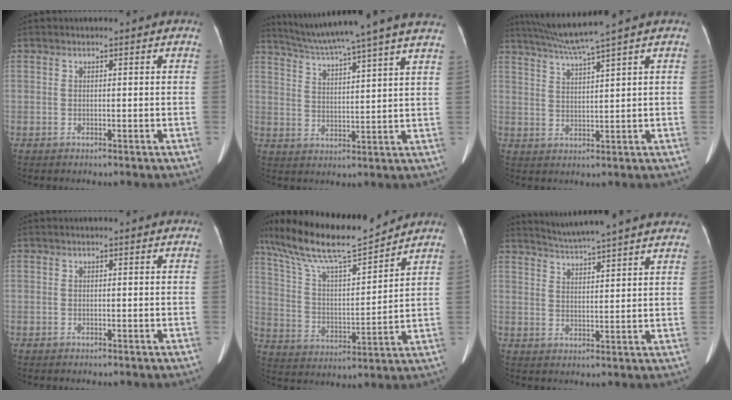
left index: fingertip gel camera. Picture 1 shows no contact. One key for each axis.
{"total": 19.1, "fx": 16.5, "fy": -1.7, "fz": 9.4, "tx": -0.163, "ty": -0.005, "tz": 0.229}
{"total": 6.8, "fx": 5.7, "fy": -2.2, "fz": 3.2, "tx": -0.061, "ty": 0.000, "tz": 0.108}
{"total": 0.0}
{"total": 17.2, "fx": 14.4, "fy": 1.7, "fz": 9.2, "tx": -0.177, "ty": 0.010, "tz": 0.263}
{"total": 15.0, "fx": 13.7, "fy": 0.1, "fz": 6.0, "tx": -0.104, "ty": 0.010, "tz": 0.185}